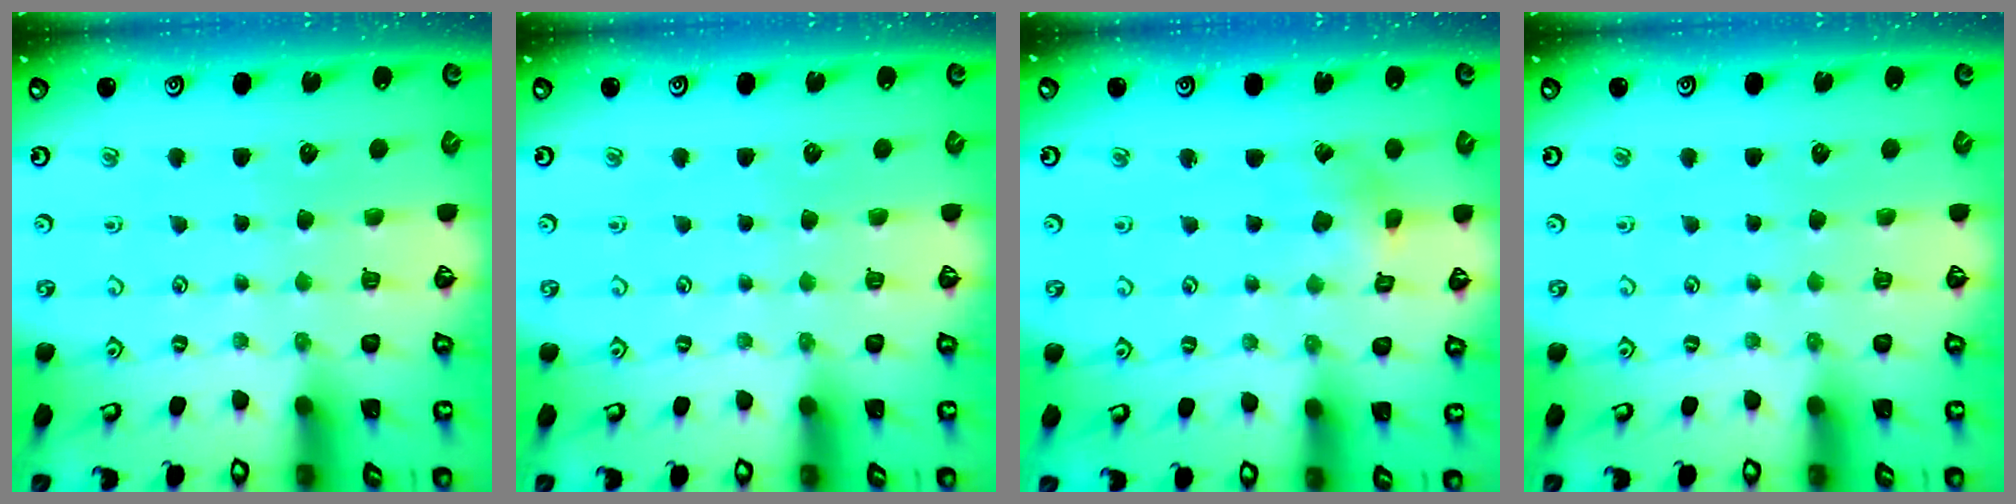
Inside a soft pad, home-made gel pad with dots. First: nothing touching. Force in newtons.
{"total": 0.0}
{"total": 2.9, "press": 2.9, "slide": 0.3}
{"total": 0.0}